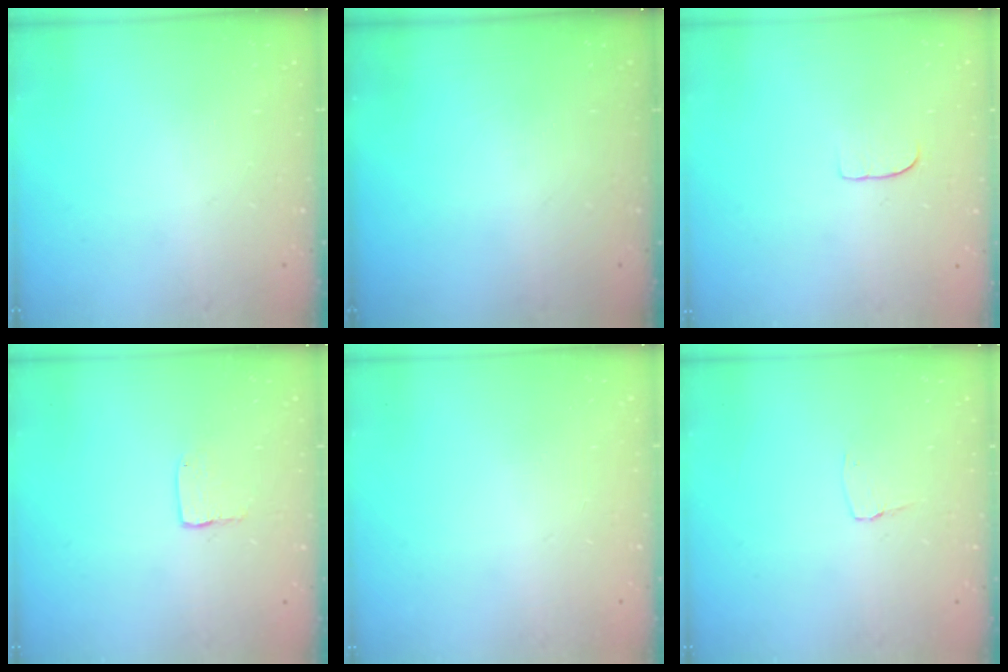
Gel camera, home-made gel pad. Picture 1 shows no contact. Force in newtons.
{"total": 0.0}
{"total": 4.5, "press": 4.5, "slide": 0.3}
{"total": 3.2, "press": 3.2, "slide": 0.2}
{"total": 0.0}
{"total": 2.9, "press": 2.9, "slide": 0.3}